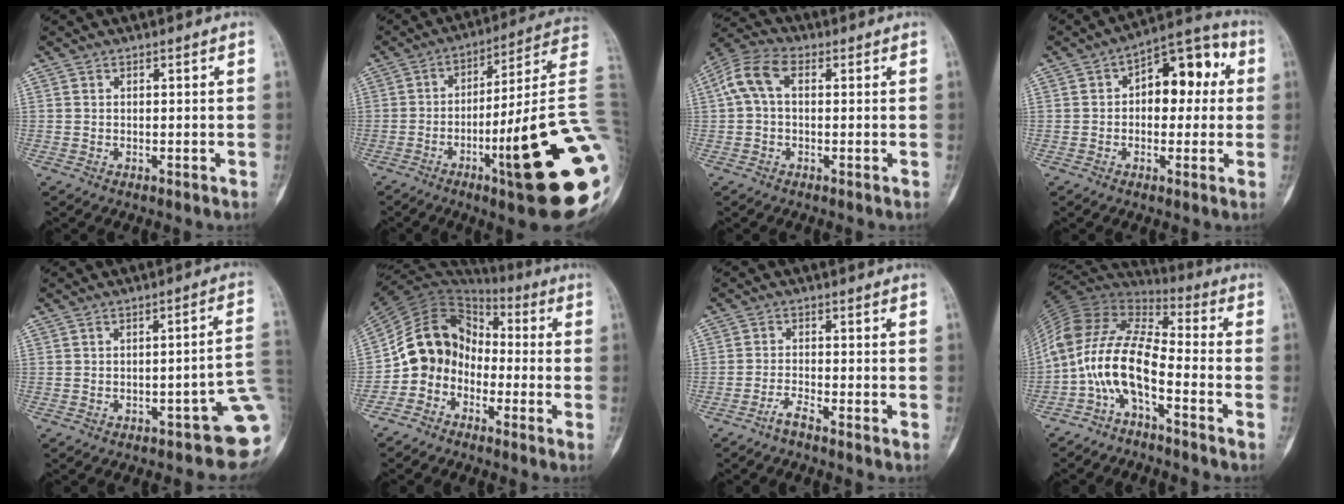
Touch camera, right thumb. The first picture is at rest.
{"total": 25.8, "force": [-6.4, 2.9, 24.8], "torque": [-0.276, 0.012, -0.095]}
{"total": 7.5, "force": [1.2, 4.6, 5.8], "torque": [-0.123, 0.028, 0.017]}
{"total": 12.3, "force": [1.8, 7.2, 9.8], "torque": [-0.090, 0.035, 0.016]}
{"total": 8.9, "force": [-3.5, 3.2, 7.5], "torque": [-0.067, 0.042, -0.043]}
{"total": 12.2, "force": [-4.1, 10.2, 5.2], "torque": [-0.073, 0.071, -0.089]}
{"total": 2.2, "force": [-1.9, -0.1, 1.1], "torque": [-0.031, 0.007, -0.040]}
{"total": 14.5, "force": [-6.0, 5.9, 11.8], "torque": [-0.237, 0.082, -0.124]}